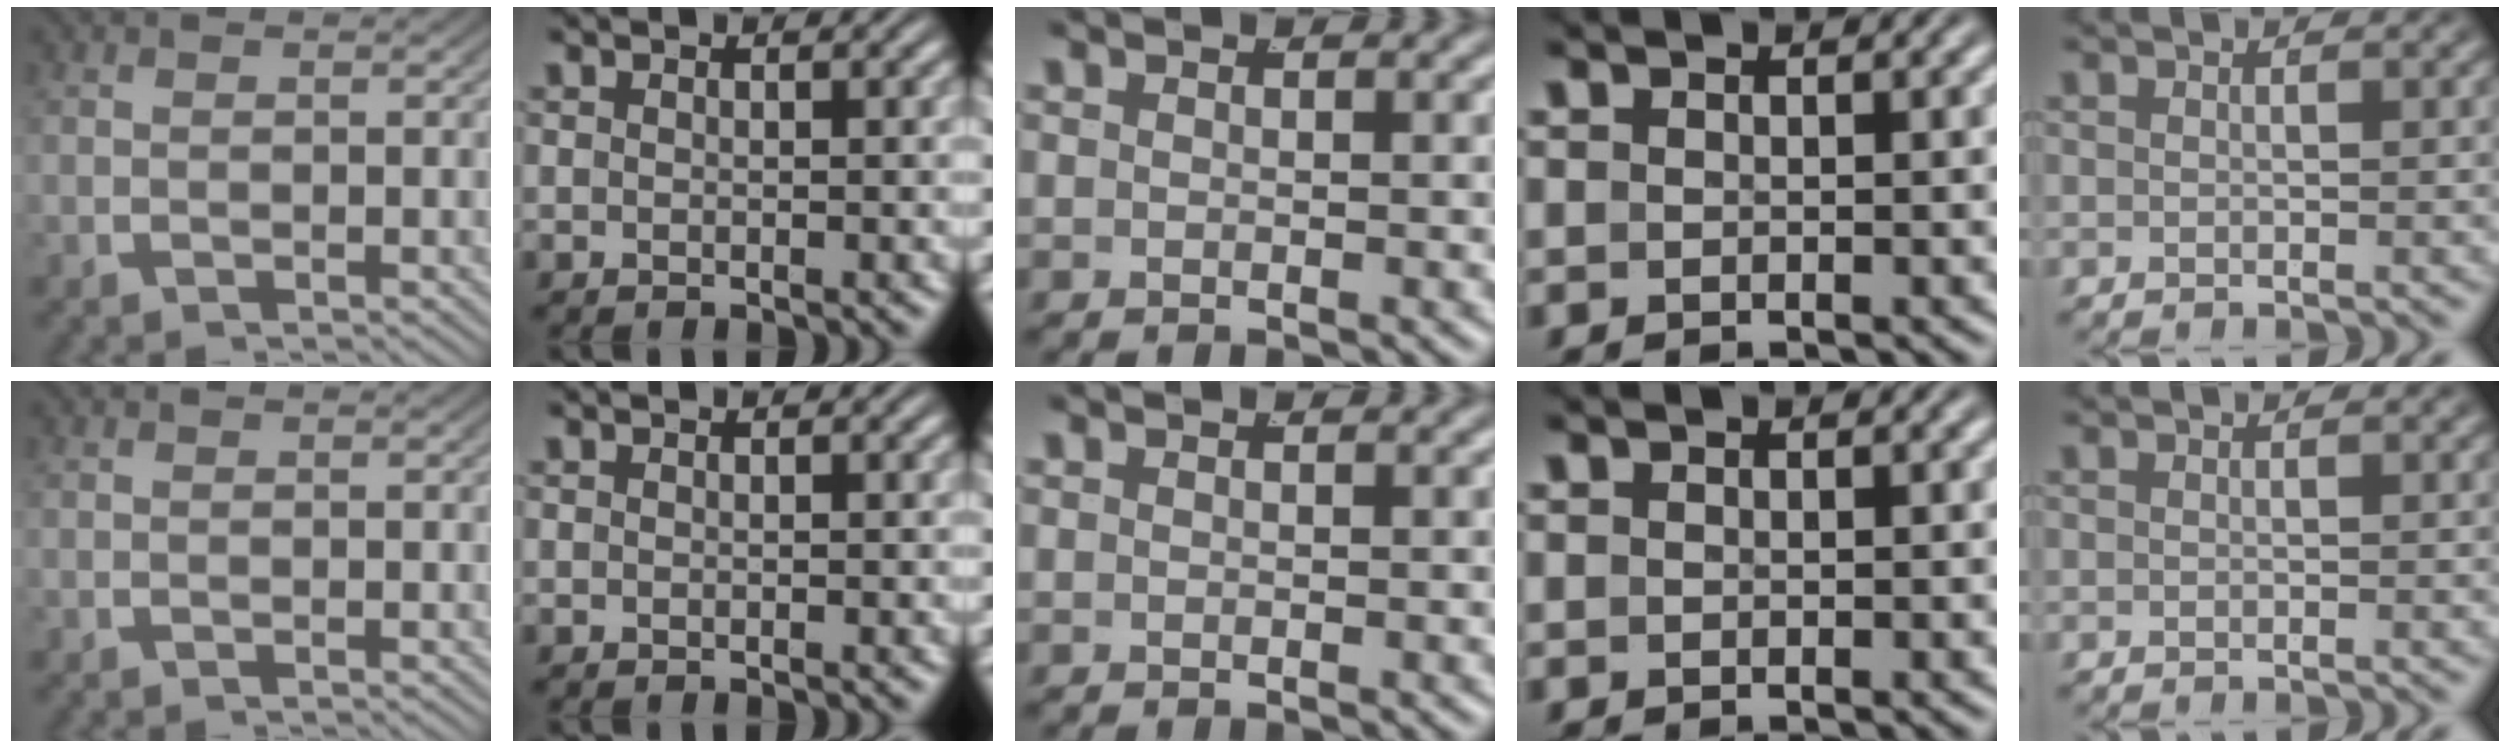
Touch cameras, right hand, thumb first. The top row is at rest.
{}